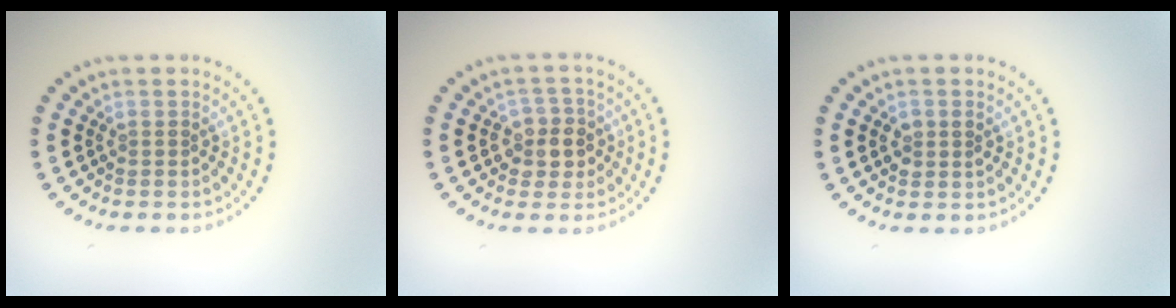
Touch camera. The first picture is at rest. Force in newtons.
{"total": 2.8, "press": 2.6, "slide": 1.2}
{"total": 1.4, "press": 1.3, "slide": 0.2}